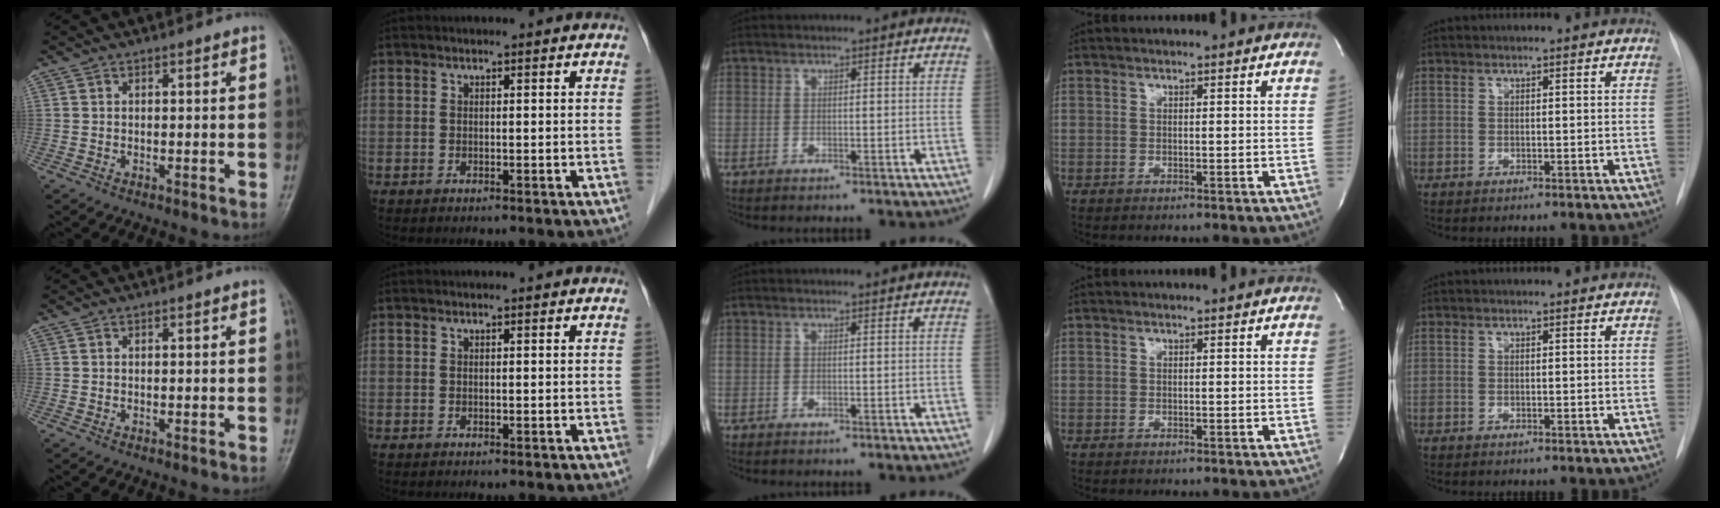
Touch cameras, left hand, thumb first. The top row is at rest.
{}